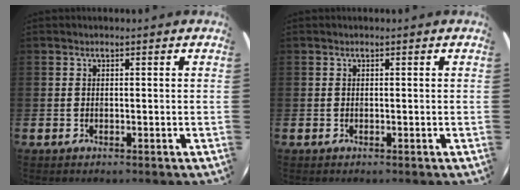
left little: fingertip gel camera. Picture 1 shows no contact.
{"total": 0.0}